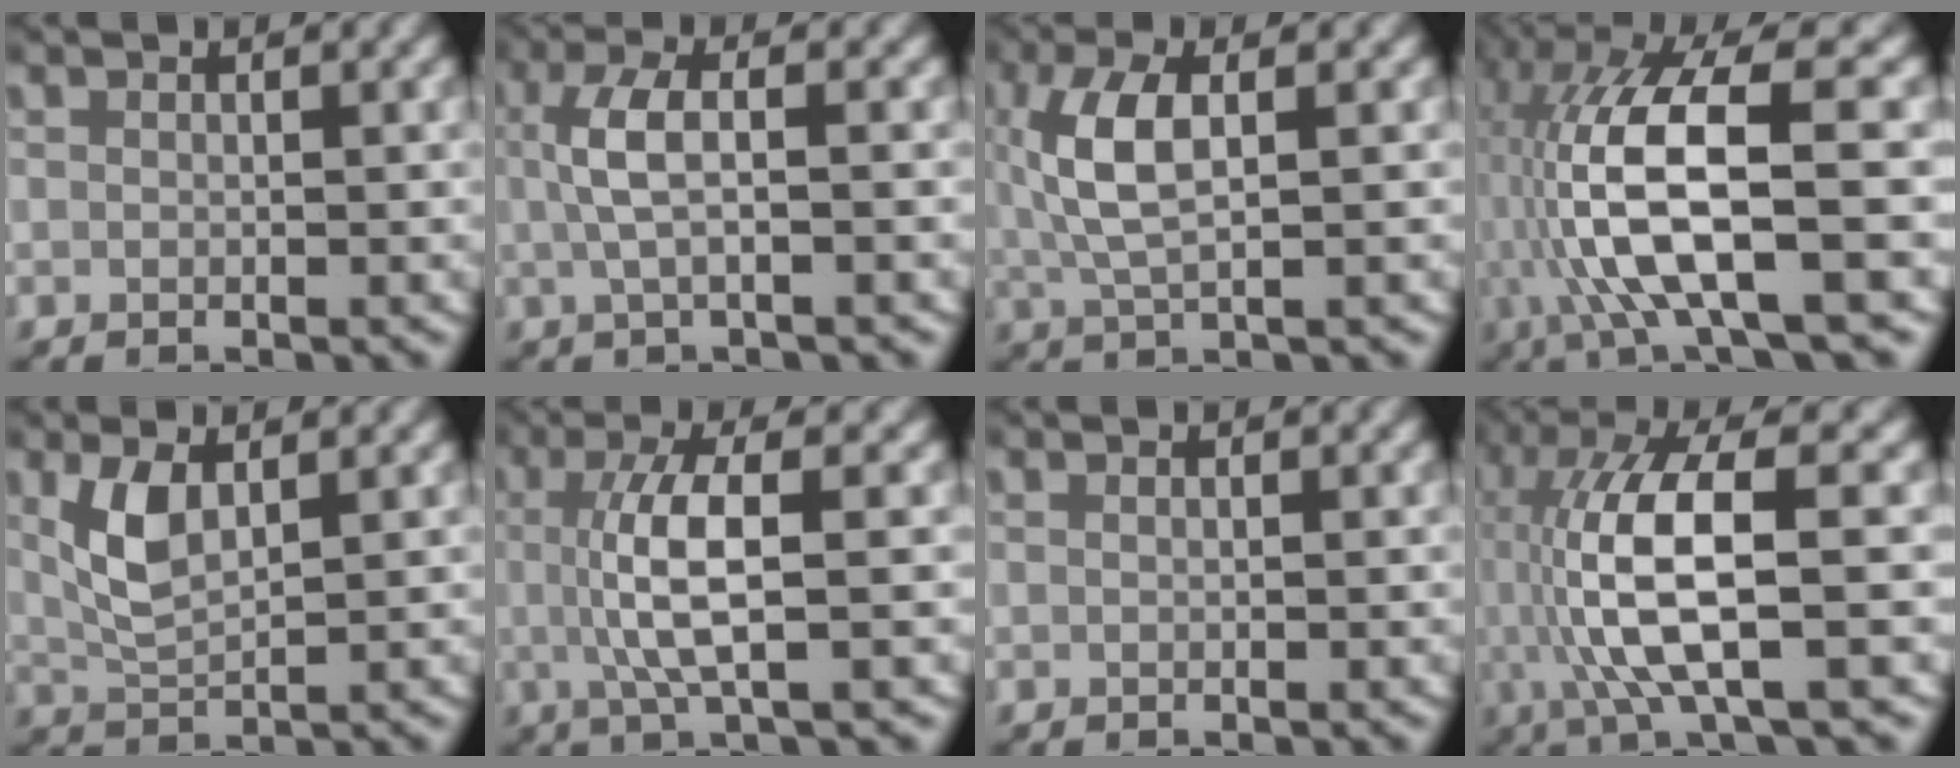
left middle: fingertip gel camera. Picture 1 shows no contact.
{"total": 3.5, "force": [0.2, 0.8, 3.4], "torque": [-0.069, 0.009, 0.000]}
{"total": 4.8, "force": [0.8, 1.7, 4.4], "torque": [-0.095, 0.005, 0.016]}
{"total": 10.2, "force": [0.3, 3.8, 9.4], "torque": [-0.188, -0.001, 0.008]}
{"total": 3.3, "force": [1.4, 1.4, 2.7], "torque": [-0.064, -0.004, 0.033]}
{"total": 5.1, "force": [0.2, 0.9, 5.0], "torque": [-0.099, 0.004, 0.001]}
{"total": 0.0}
{"total": 8.4, "force": [0.6, 2.5, 8.0], "torque": [-0.157, 0.008, 0.009]}